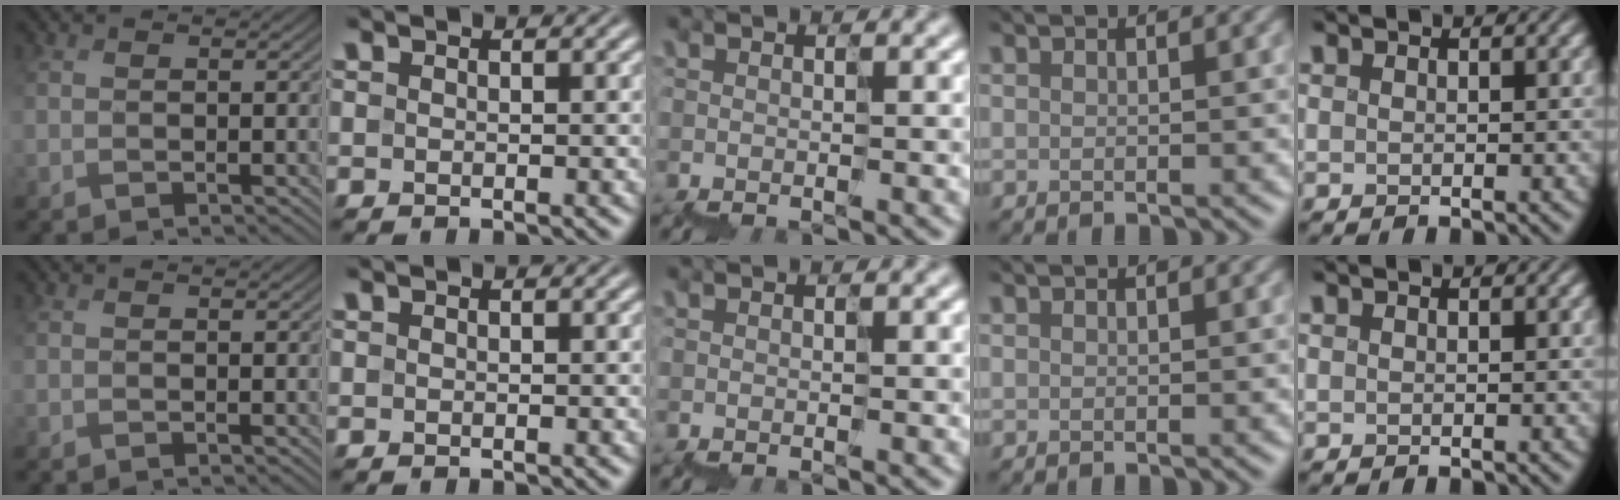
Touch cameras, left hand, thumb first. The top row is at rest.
{}